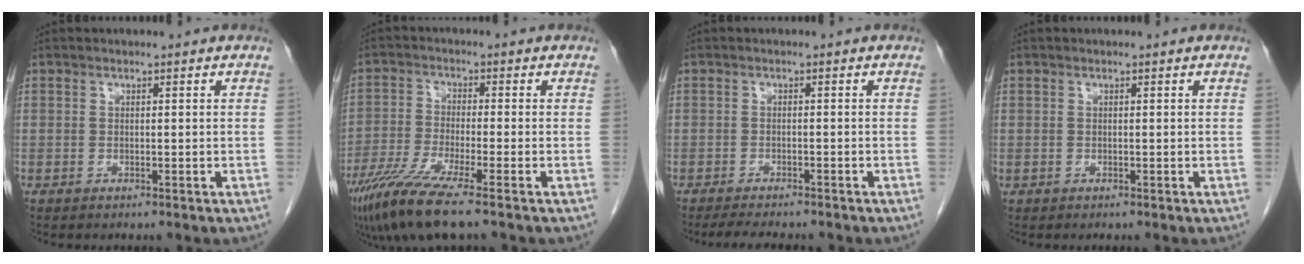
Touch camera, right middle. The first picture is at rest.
{"total": 9.0, "force": [-6.4, -0.5, 6.4], "torque": [-0.126, -0.029, -0.118]}
{"total": 5.9, "force": [-5.1, 1.1, 2.6], "torque": [-0.038, -0.010, -0.075]}
{"total": 0.0}